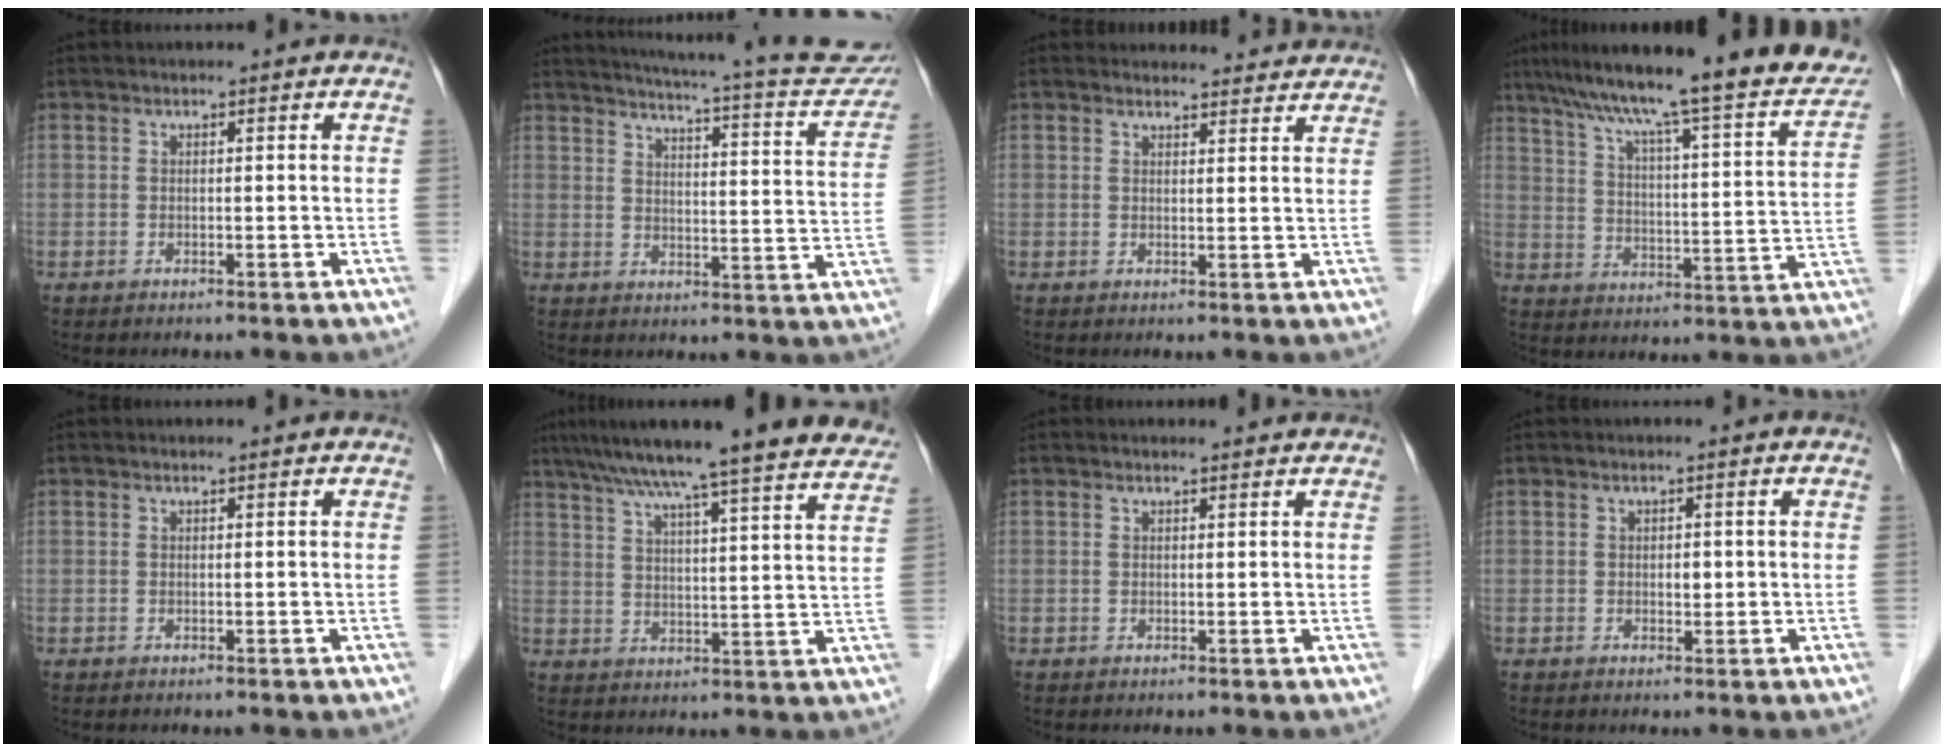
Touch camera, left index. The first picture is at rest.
{"total": 20.9, "force": [19.1, 2.0, 8.4], "torque": [-0.114, -0.048, 0.224]}
{"total": 5.9, "force": [5.8, 1.3, 0.3], "torque": [0.003, 0.005, 0.054]}
{"total": 25.1, "force": [20.3, 2.4, 14.5], "torque": [-0.227, -0.004, 0.275]}
{"total": 0.7, "force": [0.7, -0.1, 0.2], "torque": [-0.008, 0.004, 0.011]}
{"total": 25.7, "force": [22.6, 0.9, 12.1], "torque": [-0.192, -0.019, 0.290]}
{"total": 2.1, "force": [2.1, 0.0, 0.4], "torque": [-0.010, 0.005, 0.024]}
{"total": 1.1, "force": [0.1, 0.7, 0.8], "torque": [-0.012, 0.000, 0.003]}